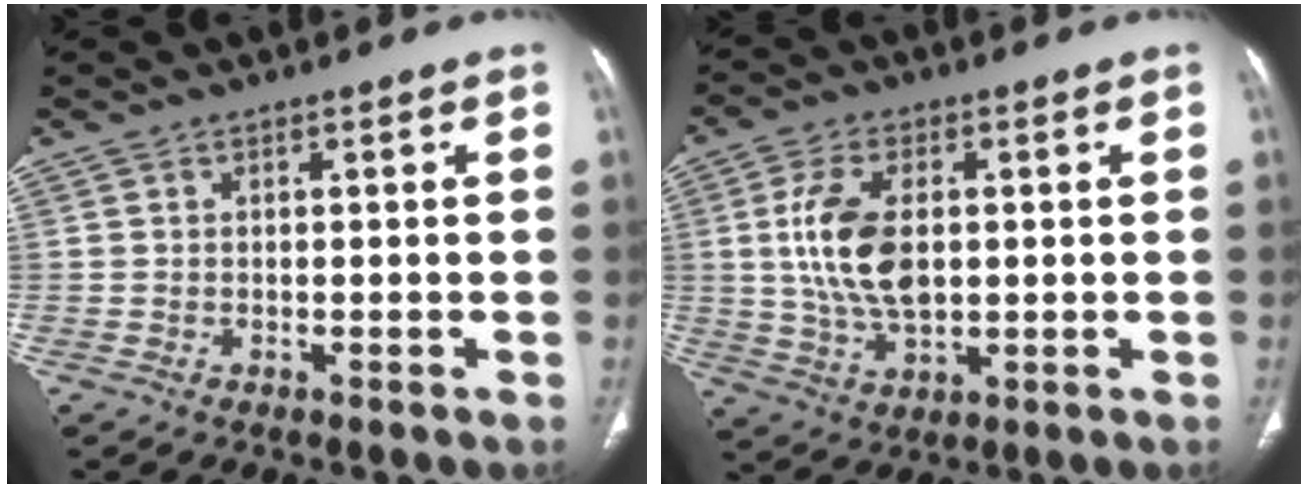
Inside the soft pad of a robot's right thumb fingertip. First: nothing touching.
{"total": 11.8, "force": [1.3, 6.6, 9.6], "torque": [-0.188, -0.004, 0.031]}